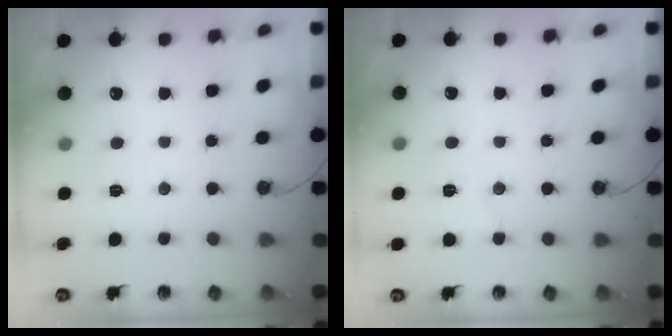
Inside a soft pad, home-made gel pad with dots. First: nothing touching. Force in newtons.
{"total": 4.6, "press": 3.8, "slide": 2.6}